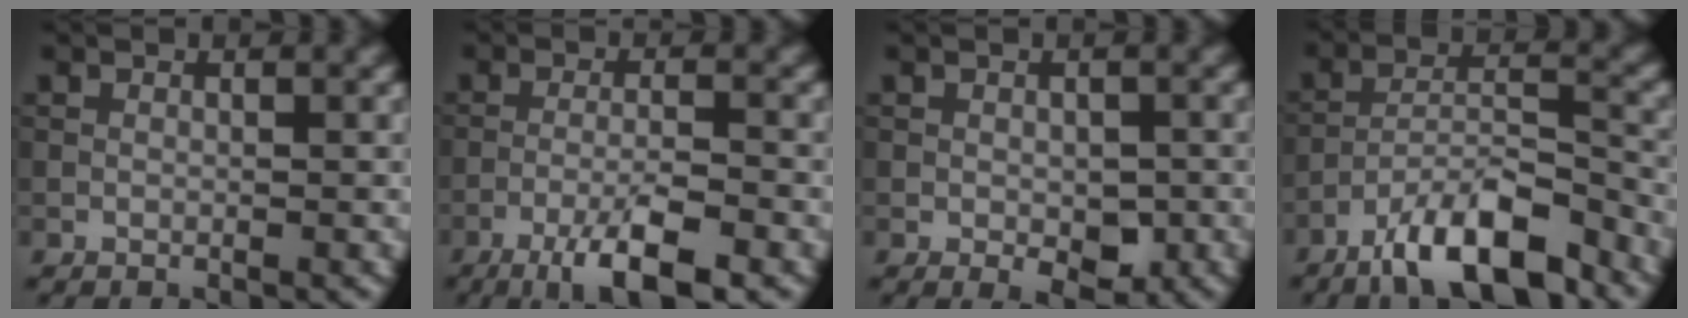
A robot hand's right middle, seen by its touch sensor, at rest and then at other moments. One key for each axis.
{"total": 5.9, "fx": -3.6, "fy": 1.0, "fz": 4.6, "tx": -0.076, "ty": 0.004, "tz": -0.064}
{"total": 3.0, "fx": -0.7, "fy": 1.6, "fz": 2.4, "tx": -0.032, "ty": -0.006, "tz": -0.006}
{"total": 8.9, "fx": -6.5, "fy": 2.3, "fz": 5.6, "tx": -0.086, "ty": 0.007, "tz": -0.117}